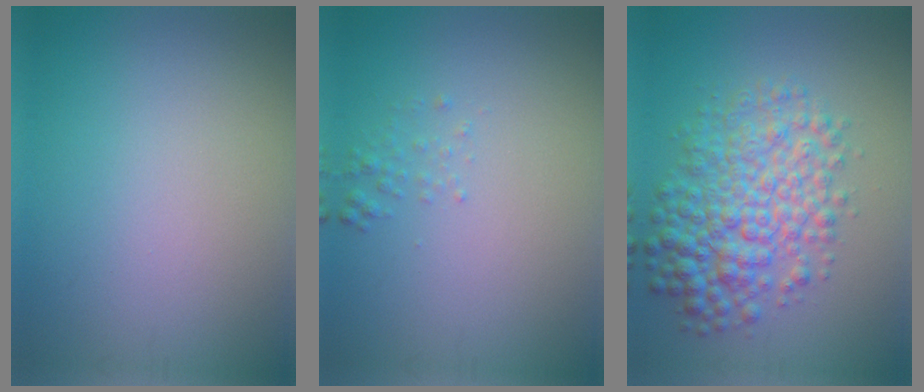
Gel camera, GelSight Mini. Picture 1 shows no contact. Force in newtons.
{"total": 1.0, "press": 1.0, "slide": 0.0}
{"total": 7.0, "press": 7.0, "slide": 0.1}